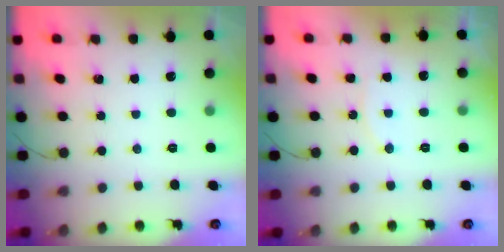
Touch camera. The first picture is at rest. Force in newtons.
{"total": 7.7, "press": 7.6, "slide": 0.9}